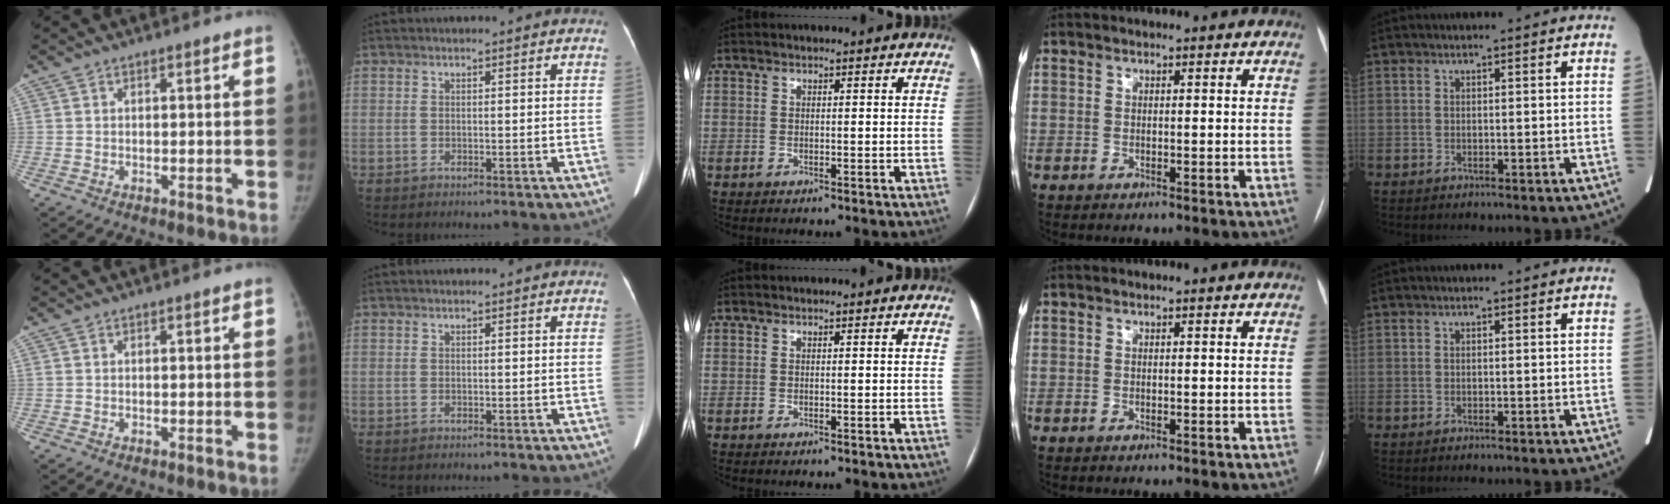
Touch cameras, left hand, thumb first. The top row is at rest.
{}